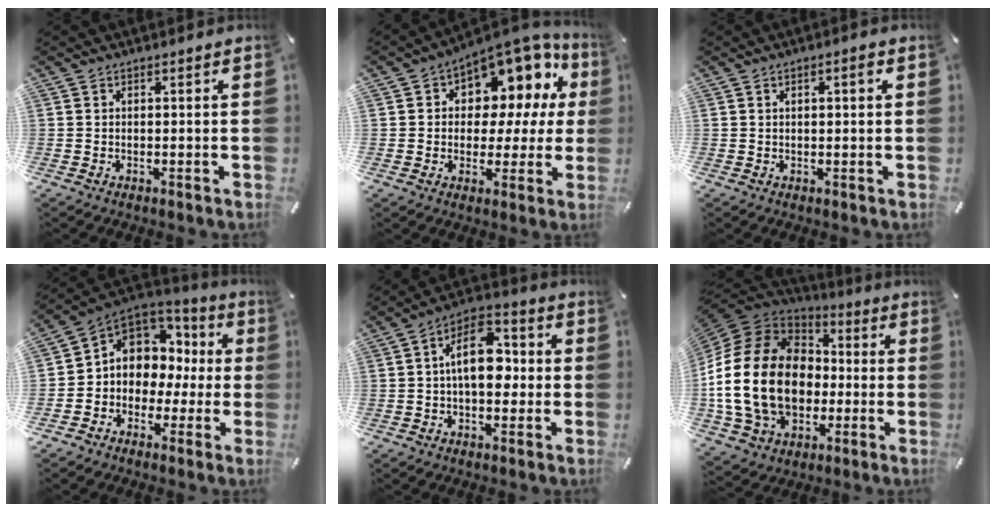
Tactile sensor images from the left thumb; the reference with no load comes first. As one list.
[{"total": 11.1, "force": [6.0, 7.2, 5.9], "torque": [-0.082, -0.069, 0.106]}, {"total": 1.8, "force": [0.5, 0.6, 1.7], "torque": [-0.032, 0.005, 0.007]}, {"total": 7.9, "force": [1.7, 7.5, 2.0], "torque": [-0.055, -0.023, 0.039]}, {"total": 12.2, "force": [0.0, 7.2, 9.9], "torque": [-0.154, 0.004, -0.001]}, {"total": 23.7, "force": [-3.3, 17.5, 15.6], "torque": [-0.355, 0.022, -0.054]}]